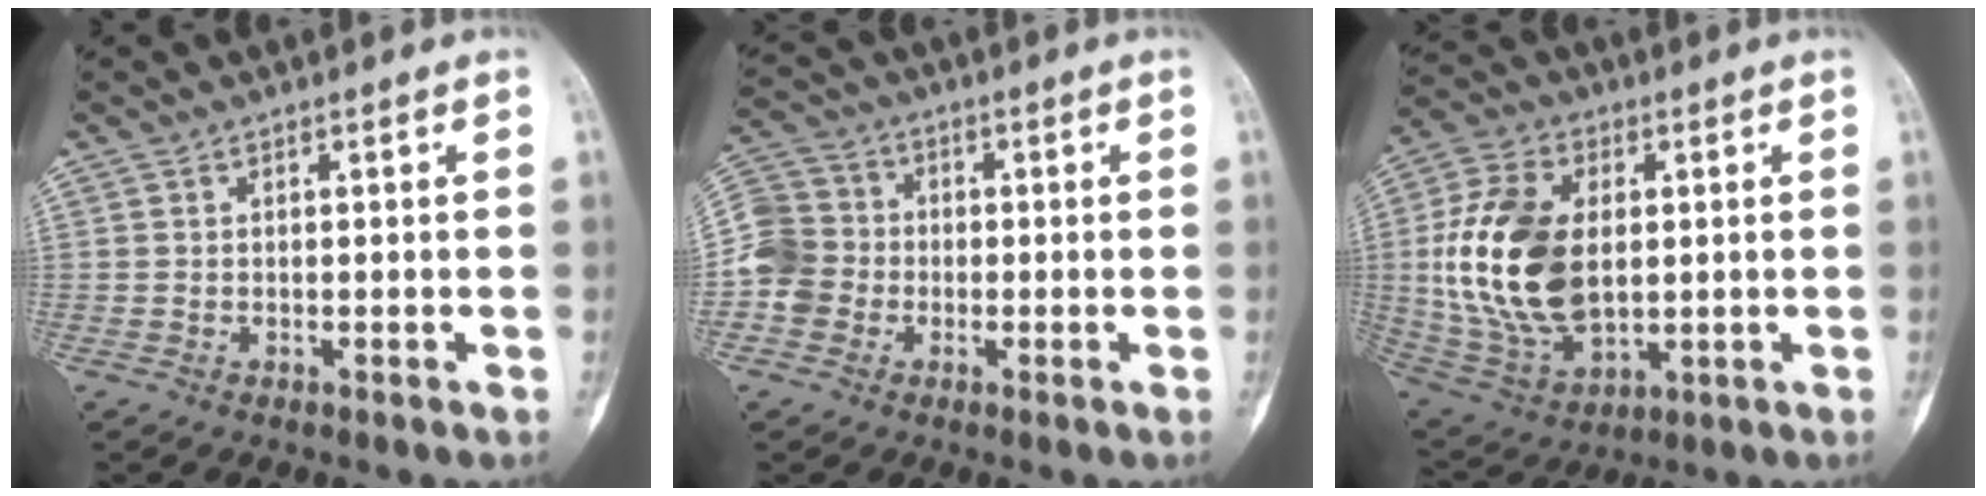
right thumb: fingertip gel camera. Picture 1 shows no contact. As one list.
[{"total": 8.4, "force": [-1.9, 7.7, 2.8], "torque": [-0.043, 0.025, -0.044]}, {"total": 20.1, "force": [1.4, 12.3, 15.8], "torque": [-0.311, -0.009, 0.038]}]